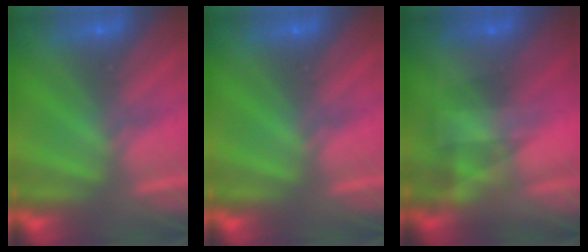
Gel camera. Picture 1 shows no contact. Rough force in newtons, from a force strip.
{"total": 0.0}
{"total": 4.8}